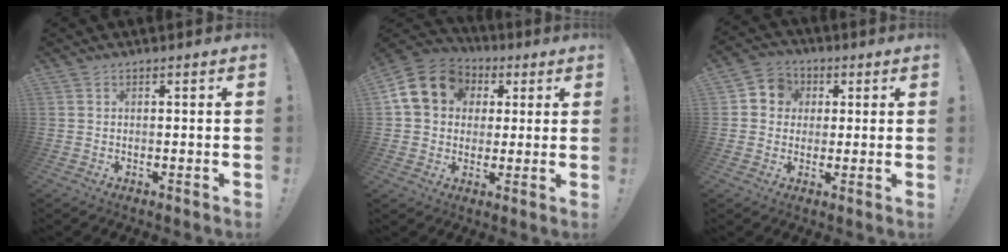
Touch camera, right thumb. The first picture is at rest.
{"total": 15.4, "force": [4.4, 12.7, 7.6], "torque": [-0.117, -0.004, 0.090]}
{"total": 7.0, "force": [0.6, 6.7, 2.0], "torque": [-0.031, 0.011, 0.016]}